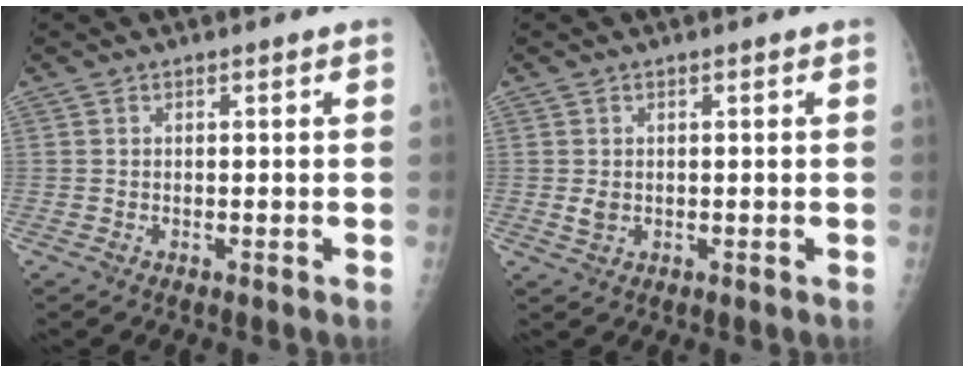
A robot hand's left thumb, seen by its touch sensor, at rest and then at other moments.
{"total": 1.7, "force": [0.0, 1.4, 1.1], "torque": [-0.011, -0.002, 0.005]}